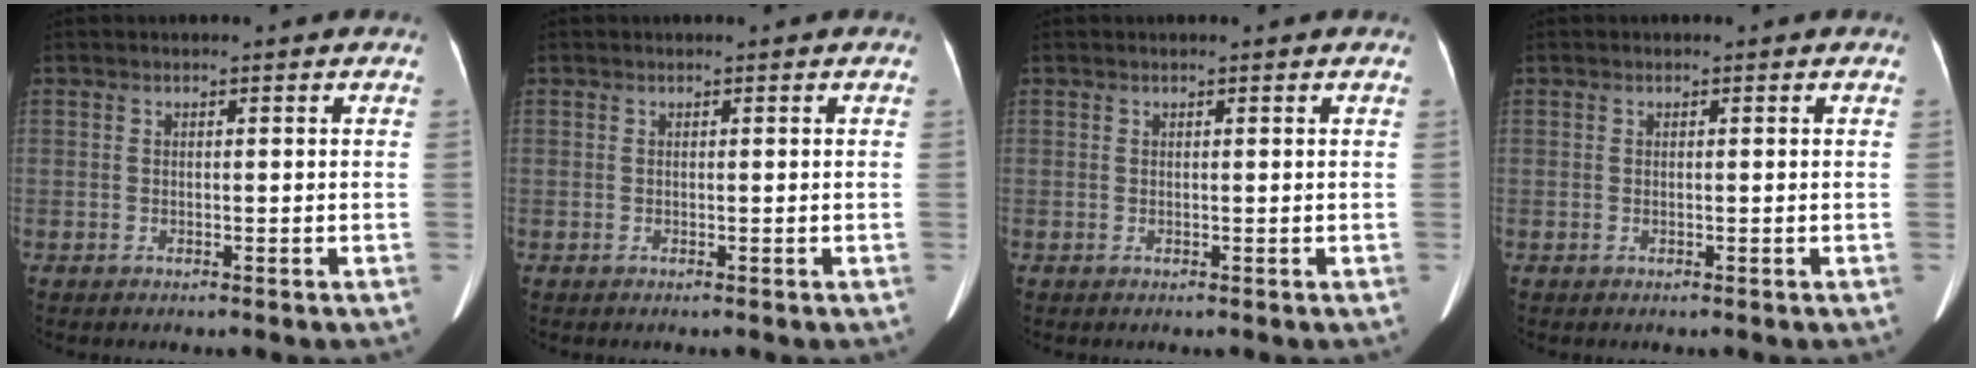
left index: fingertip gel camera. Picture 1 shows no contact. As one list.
[{"total": 0.0}, {"total": 0.7, "force": [0.6, 0.0, 0.2], "torque": [-0.002, 0.015, 0.009]}, {"total": 0.0}]